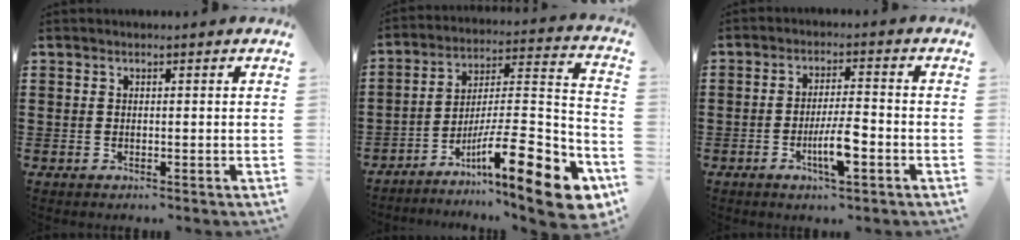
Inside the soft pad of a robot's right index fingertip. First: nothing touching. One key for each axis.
{"total": 16.9, "fx": -10.1, "fy": 3.0, "fz": 13.3, "tx": -0.186, "ty": 0.021, "tz": -0.171}
{"total": 6.1, "fx": -2.3, "fy": 1.2, "fz": 5.5, "tx": -0.102, "ty": -0.005, "tz": -0.042}